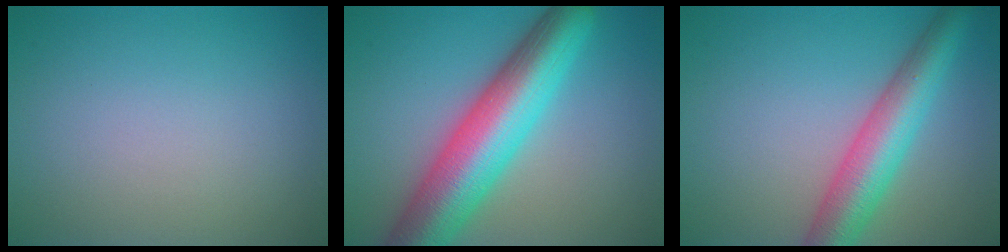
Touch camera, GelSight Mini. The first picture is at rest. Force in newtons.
{"total": 10.5, "press": 10.5, "slide": 0.2}
{"total": 6.3, "press": 6.3, "slide": 0.2}